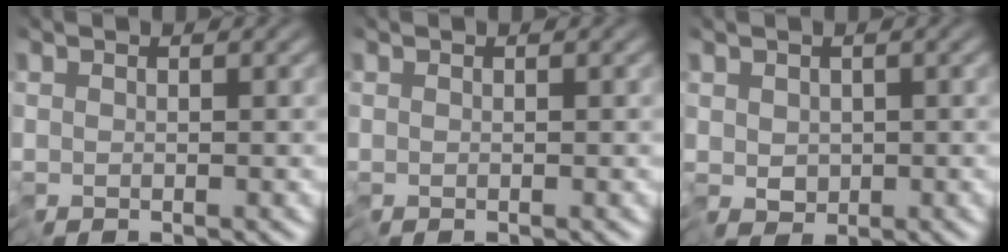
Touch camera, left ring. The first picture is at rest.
{"total": 0.0}
{"total": 1.8, "force": [-0.1, 1.4, 1.2], "torque": [-0.026, -0.001, 0.000]}